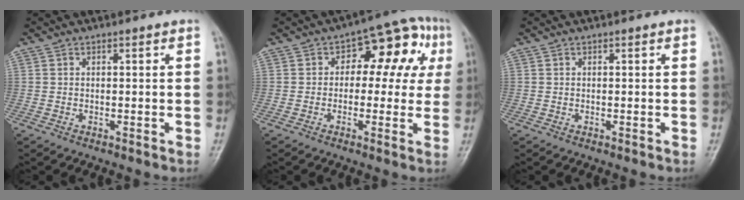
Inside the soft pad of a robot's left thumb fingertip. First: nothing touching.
{"total": 12.6, "force": [2.4, 7.8, 9.6], "torque": [-0.060, 0.040, 0.018]}
{"total": 0.0}